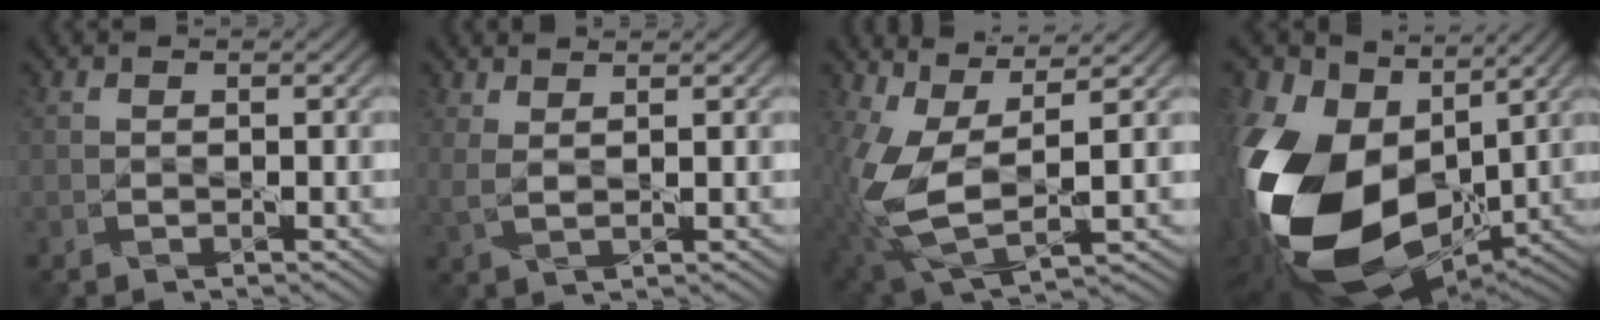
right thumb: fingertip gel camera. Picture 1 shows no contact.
{"total": 2.9, "force": [1.9, 0.7, 2.1], "torque": [-0.047, 0.004, 0.037]}
{"total": 10.3, "force": [0.8, 5.1, 8.8], "torque": [-0.215, -0.015, 0.018]}
{"total": 19.7, "force": [-0.3, 13.6, 14.2], "torque": [-0.354, -0.035, 0.012]}